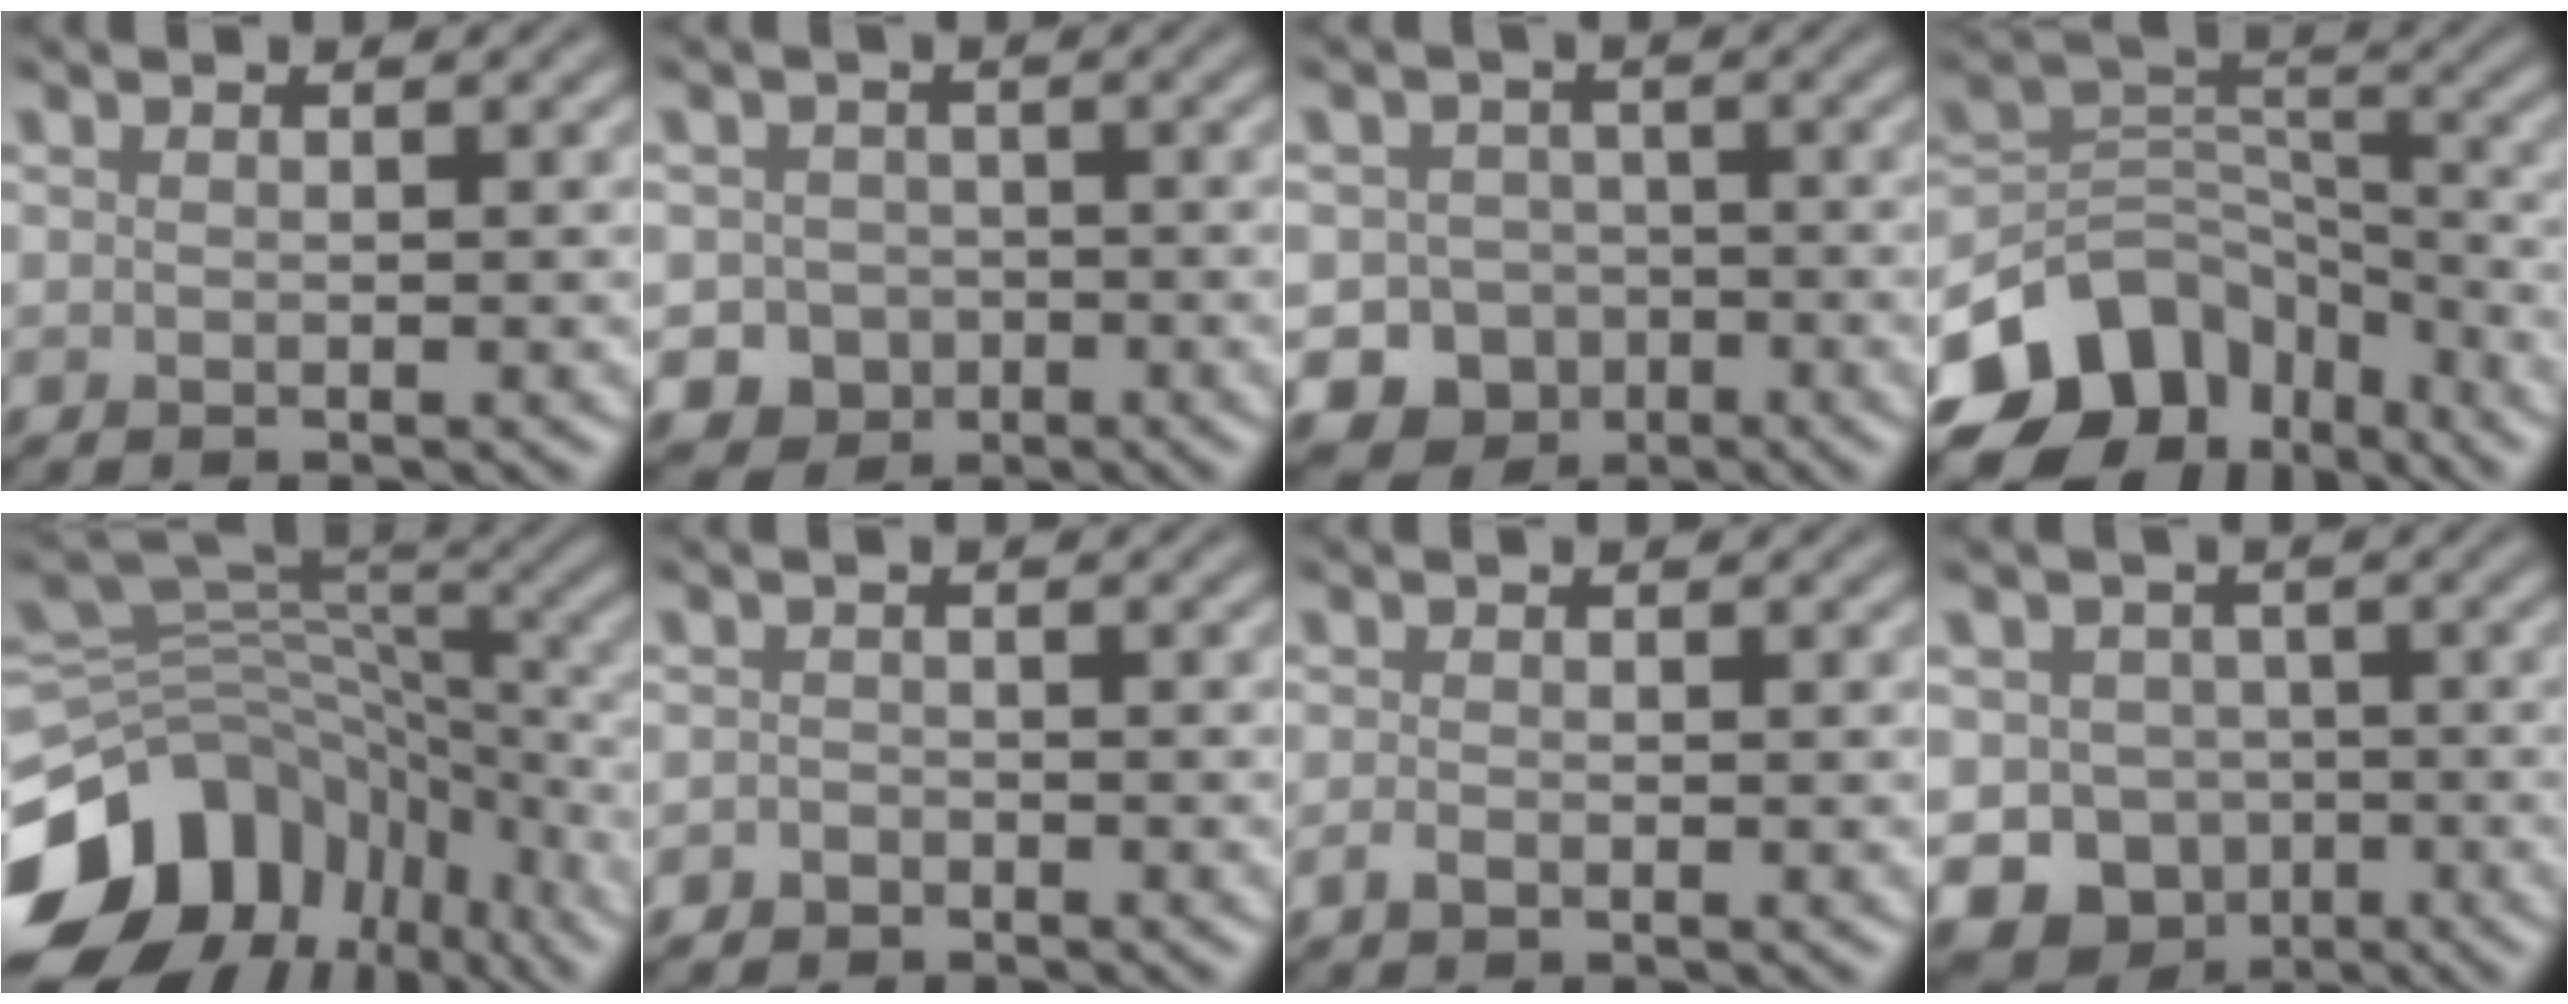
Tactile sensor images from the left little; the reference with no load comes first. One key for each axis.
{"total": 3.6, "fx": -1.3, "fy": 3.2, "fz": 0.7, "tx": 0.002, "ty": -0.003, "tz": -0.027}
{"total": 8.9, "fx": -4.6, "fy": 7.4, "fz": 1.6, "tx": 0.003, "ty": -0.036, "tz": -0.087}
{"total": 10.5, "fx": -6.9, "fy": 6.7, "fz": 4.0, "tx": -0.067, "ty": 0.006, "tz": -0.135}
{"total": 14.5, "fx": -7.0, "fy": 10.3, "fz": 7.3, "tx": -0.174, "ty": -0.005, "tz": -0.107}
{"total": 1.1, "fx": -0.9, "fy": 0.7, "fz": 0.0, "tx": 0.003, "ty": 0.002, "tz": -0.020}
{"total": 1.0, "fx": -0.6, "fy": 0.5, "fz": 0.6, "tx": -0.013, "ty": -0.003, "tz": -0.013}
{"total": 11.2, "fx": -5.1, "fy": 9.6, "fz": 2.8, "tx": -0.038, "ty": -0.041, "tz": -0.098}